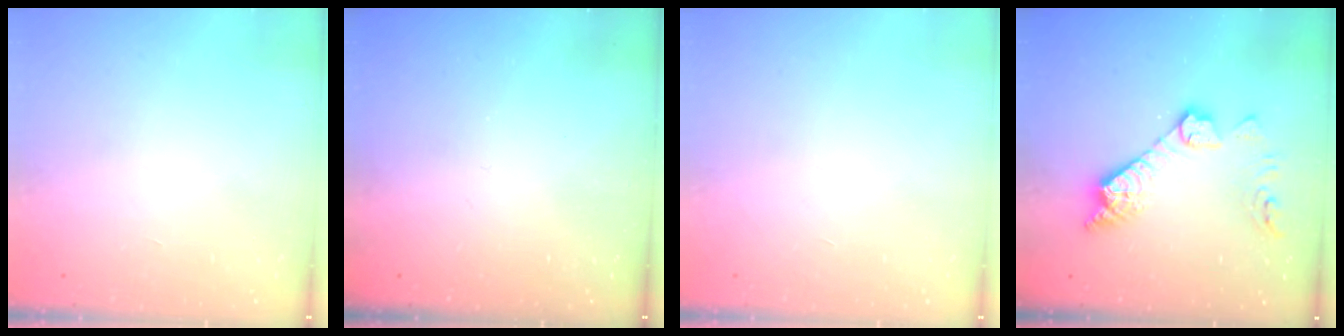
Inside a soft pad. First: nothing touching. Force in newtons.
{"total": 0.0}
{"total": 0.0}
{"total": 13.3, "press": 13.3, "slide": 1.0}